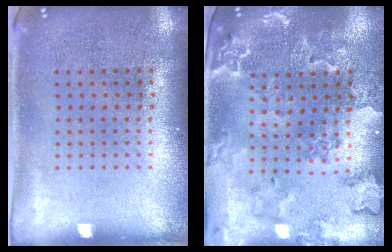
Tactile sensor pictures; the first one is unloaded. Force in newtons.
{"total": 1.9, "press": 1.9, "slide": 0.2}